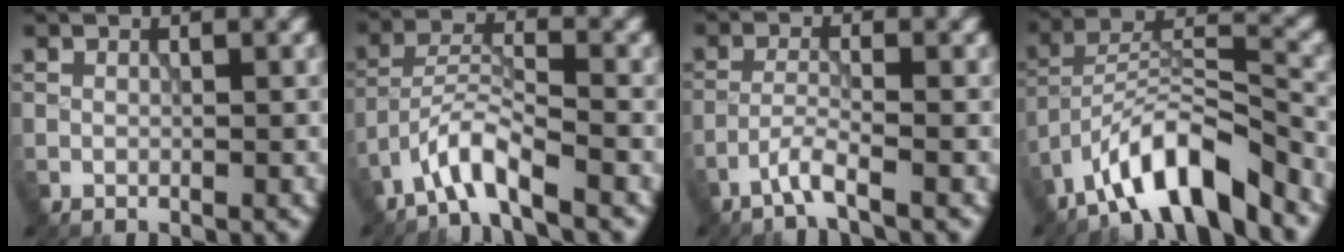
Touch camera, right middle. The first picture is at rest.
{"total": 4.0, "force": [-3.2, 0.5, 2.3], "torque": [-0.044, 0.009, -0.071]}
{"total": 2.4, "force": [-1.7, 0.1, 1.6], "torque": [-0.029, 0.005, -0.046]}
{"total": 9.1, "force": [-6.8, 2.2, 5.6], "torque": [-0.086, 0.010, -0.126]}